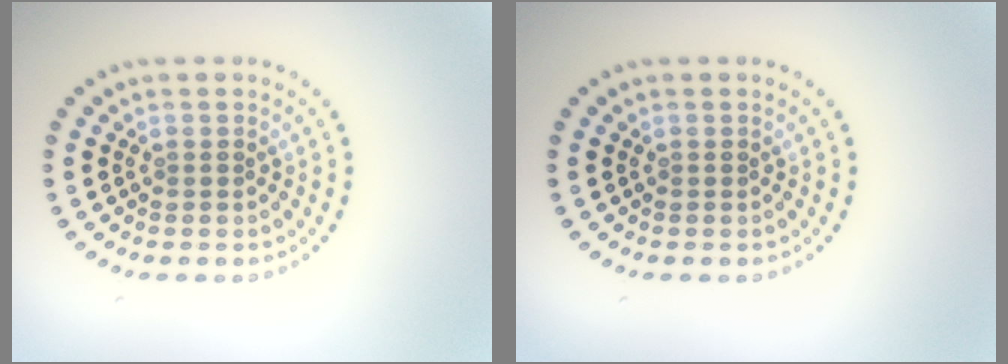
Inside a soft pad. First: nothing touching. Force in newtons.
{"total": 0.0}